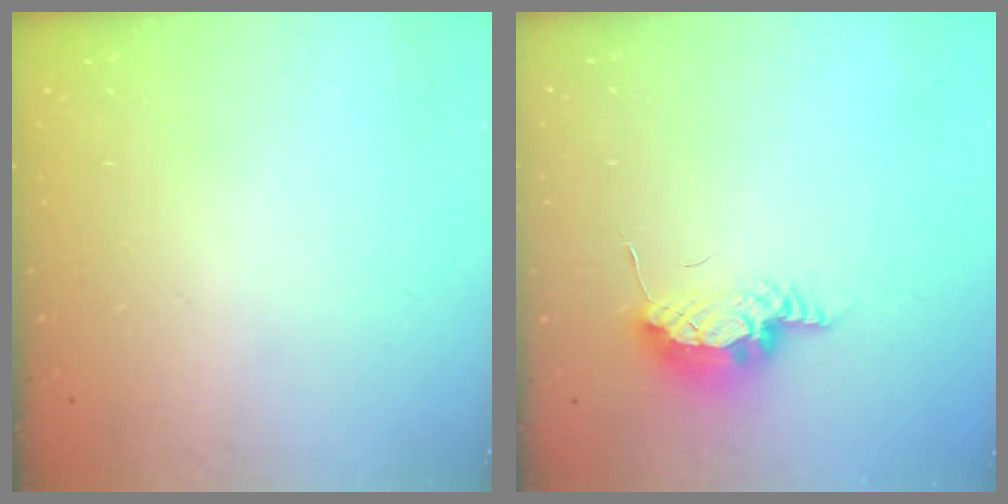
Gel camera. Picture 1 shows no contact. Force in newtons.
{"total": 8.4, "press": 8.2, "slide": 1.6}